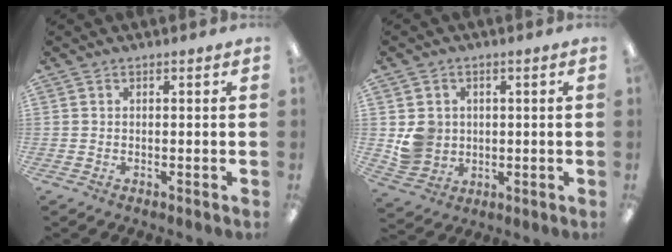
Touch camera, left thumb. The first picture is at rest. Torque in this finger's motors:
{"motor_torque": [-0.14, 0.24, 0.11, -0.12, 0.04]}